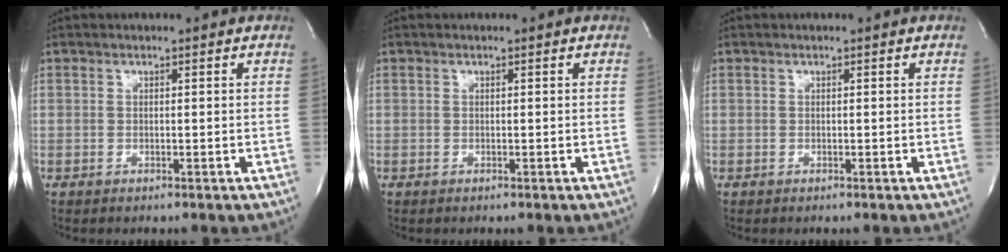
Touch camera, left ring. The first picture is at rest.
{"total": 0.0}
{"total": 0.0}